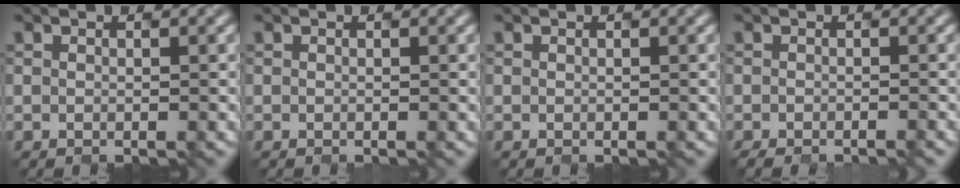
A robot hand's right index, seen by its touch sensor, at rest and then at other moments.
{"total": 0.0}
{"total": 0.0}
{"total": 1.5, "force": [-0.8, 0.4, 1.1], "torque": [0.004, 0.003, -0.005]}